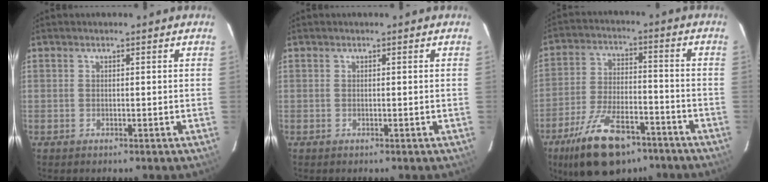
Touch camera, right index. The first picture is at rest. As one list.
[{"total": 0.0}, {"total": 16.9, "force": [-11.4, 7.5, 10.0], "torque": [-0.202, -0.014, -0.186]}]